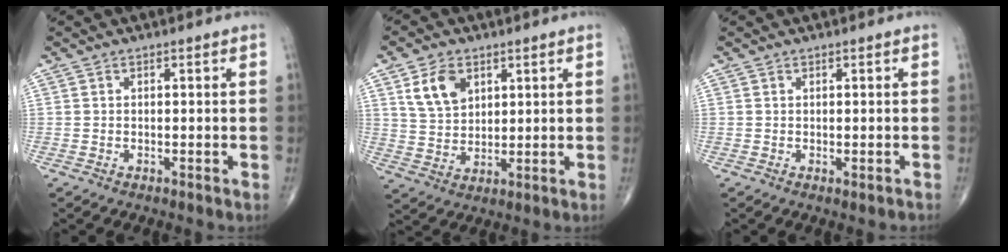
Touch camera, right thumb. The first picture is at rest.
{"total": 8.0, "force": [3.6, 5.4, 4.7], "torque": [-0.068, -0.017, 0.073]}
{"total": 0.7, "force": [-0.2, 0.2, 0.6], "torque": [-0.010, -0.004, -0.002]}